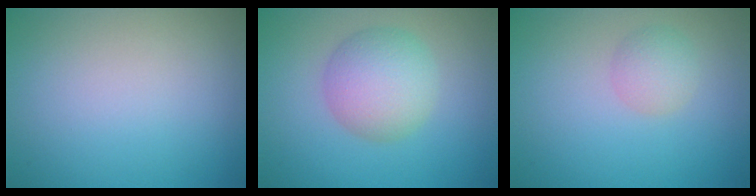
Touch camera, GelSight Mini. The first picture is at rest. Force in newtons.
{"total": 4.9, "press": 4.9, "slide": 0.1}
{"total": 1.9, "press": 1.9, "slide": 0.0}